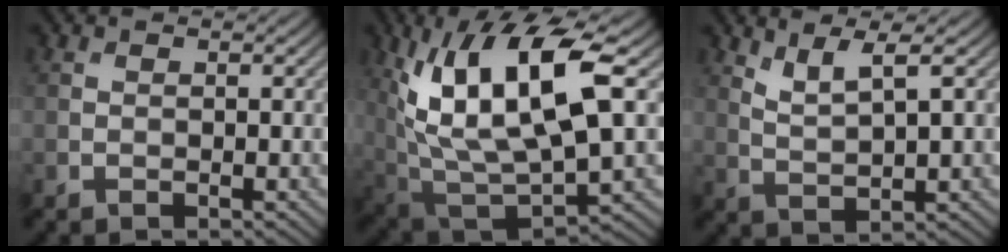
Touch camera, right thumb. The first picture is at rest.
{"total": 16.0, "force": [5.3, 6.1, 13.8], "torque": [-0.279, 0.004, 0.099]}
{"total": 3.9, "force": [2.4, 0.6, 3.0], "torque": [-0.069, -0.001, 0.054]}